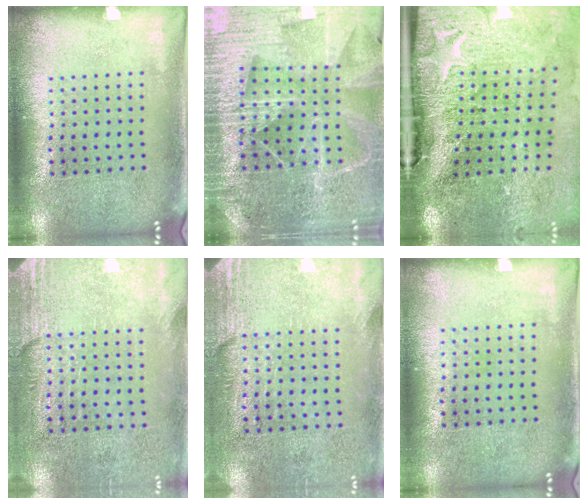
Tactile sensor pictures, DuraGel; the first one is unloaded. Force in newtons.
{"total": 5.0, "press": 4.6, "slide": 2.1}
{"total": 4.9, "press": 3.8, "slide": 3.0}
{"total": 2.8, "press": 2.4, "slide": 1.4}
{"total": 2.8, "press": 2.4, "slide": 1.5}
{"total": 0.0}